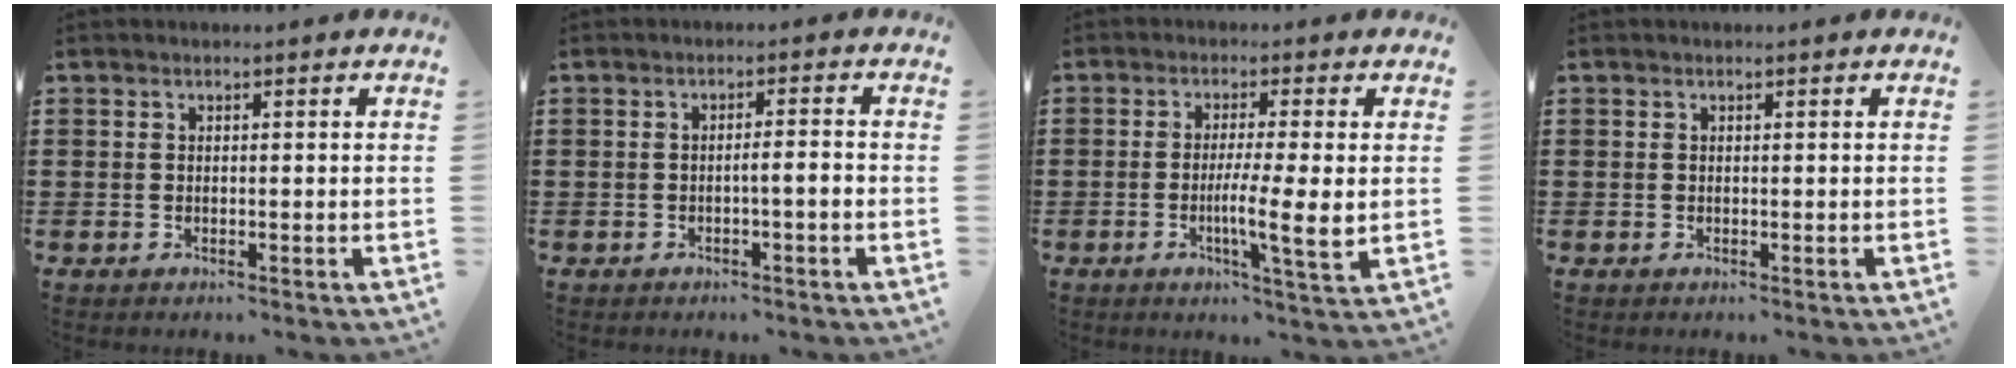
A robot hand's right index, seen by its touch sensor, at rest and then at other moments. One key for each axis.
{"total": 2.1, "fx": -0.9, "fy": 0.1, "fz": 1.9, "tx": -0.032, "ty": 0.000, "tz": -0.016}
{"total": 7.1, "fx": -0.8, "fy": 0.1, "fz": 7.0, "tx": -0.123, "ty": -0.012, "tz": -0.015}
{"total": 0.0}